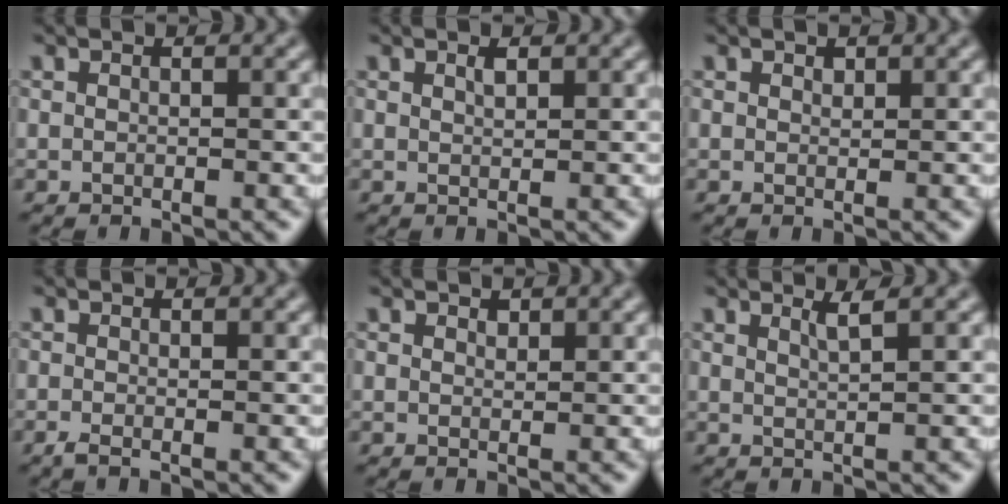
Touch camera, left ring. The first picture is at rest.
{"total": 0.8, "force": [0.6, 0.2, 0.5], "torque": [-0.010, 0.000, 0.011]}
{"total": 0.6, "force": [0.5, 0.3, 0.1], "torque": [-0.002, -0.002, 0.007]}
{"total": 1.0, "force": [-0.6, 0.1, 0.7], "torque": [-0.016, -0.004, -0.016]}
{"total": 0.6, "force": [0.5, 0.3, 0.2], "torque": [-0.002, -0.002, 0.009]}
{"total": 1.4, "force": [0.9, 0.3, 1.1], "torque": [-0.010, 0.002, 0.013]}